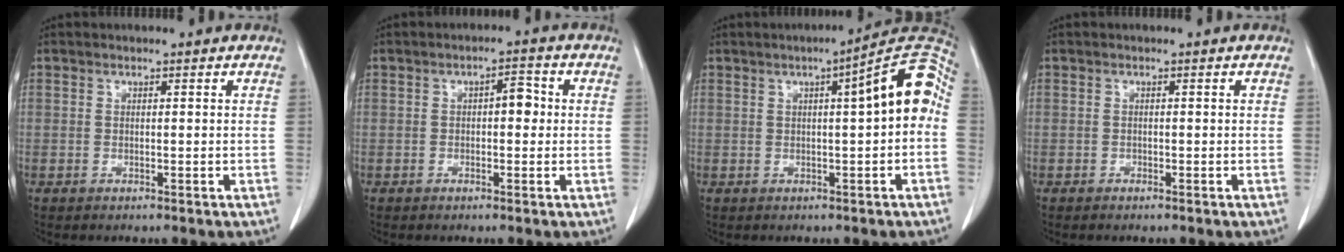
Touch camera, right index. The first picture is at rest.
{"total": 3.0, "force": [0.2, 1.3, 2.7], "torque": [-0.038, 0.013, 0.001]}
{"total": 9.7, "force": [1.2, 1.0, 9.6], "torque": [-0.120, 0.034, 0.007]}
{"total": 0.0}